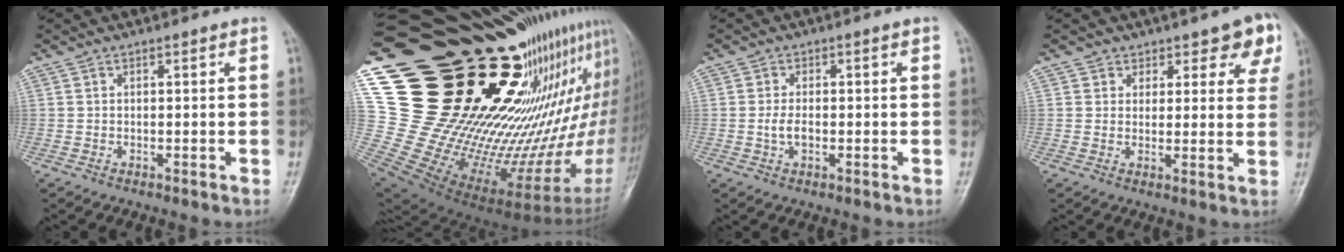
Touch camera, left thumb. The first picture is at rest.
{"total": 46.2, "force": [28.7, 12.8, 33.9], "torque": [-0.440, -0.117, 0.479]}
{"total": 2.8, "force": [-0.5, 1.8, 2.1], "torque": [-0.038, 0.009, -0.010]}
{"total": 7.6, "force": [4.9, 4.9, 2.9], "torque": [0.017, -0.025, 0.051]}